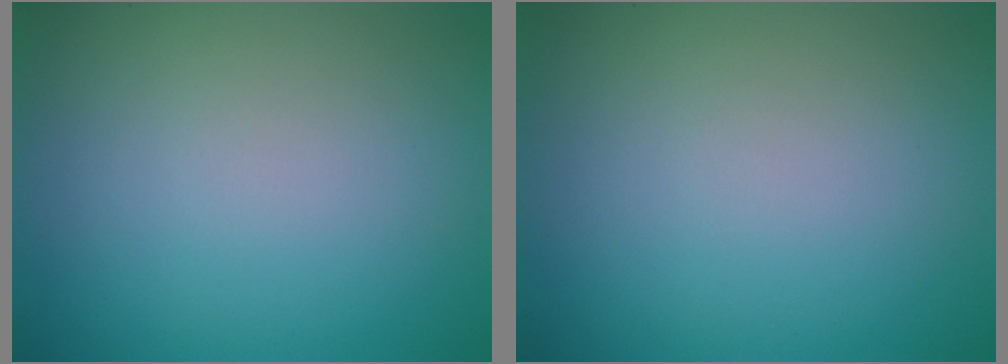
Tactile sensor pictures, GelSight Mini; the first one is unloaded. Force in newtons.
{"total": 0.0}